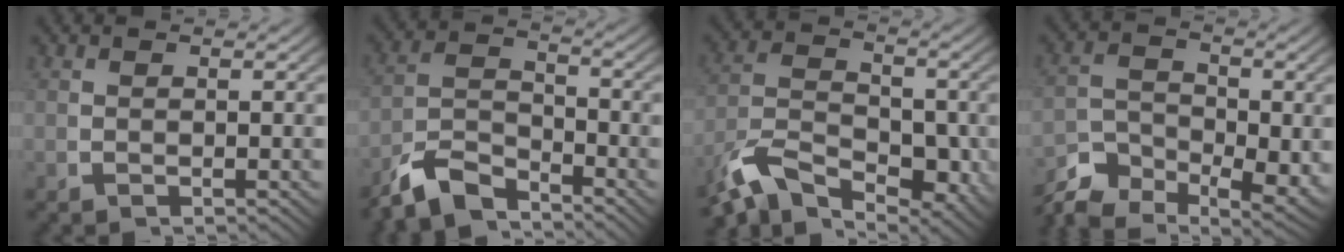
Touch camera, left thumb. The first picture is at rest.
{"total": 6.3, "force": [-4.1, 3.4, 3.4], "torque": [-0.058, -0.023, -0.069]}
{"total": 8.2, "force": [-3.3, 4.9, 5.8], "torque": [-0.100, -0.034, -0.051]}
{"total": 5.6, "force": [-3.5, 3.1, 3.0], "torque": [-0.032, -0.027, -0.061]}